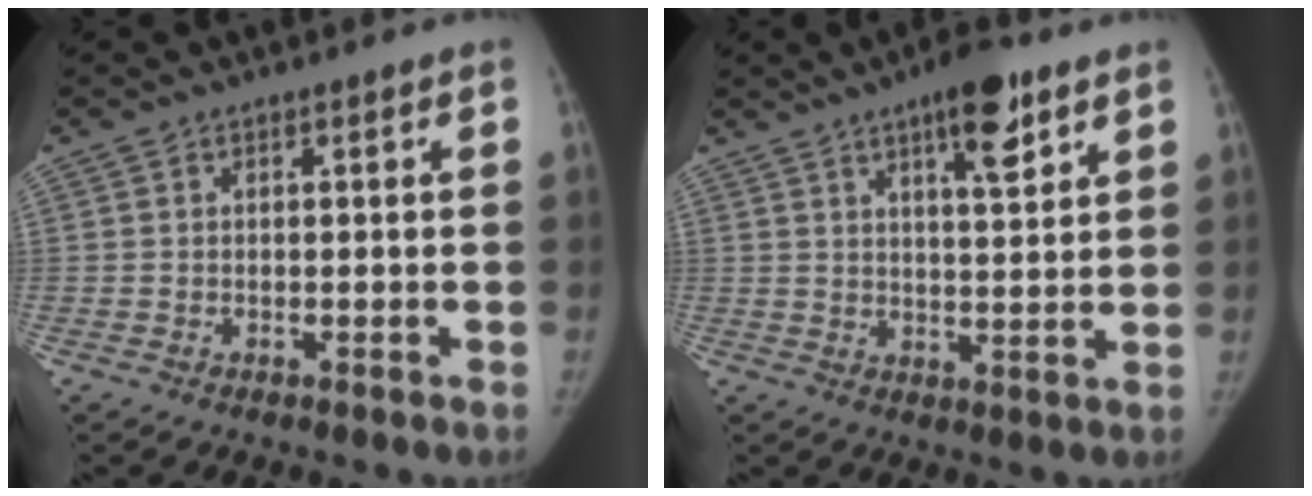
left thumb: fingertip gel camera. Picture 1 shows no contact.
{"total": 9.5, "force": [5.3, 3.1, 7.3], "torque": [-0.088, -0.027, 0.078]}